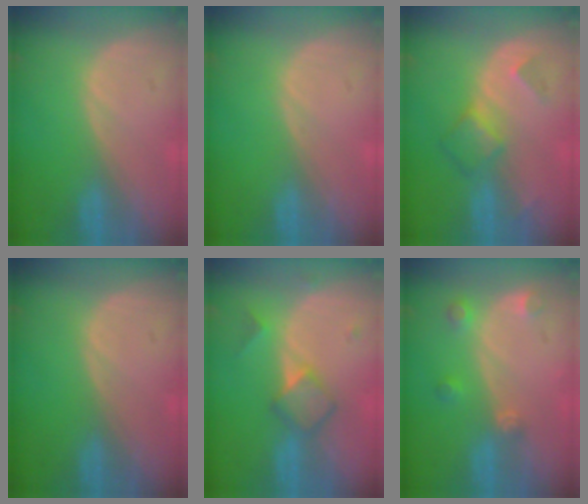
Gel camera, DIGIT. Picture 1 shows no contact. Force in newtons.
{"total": 0.0}
{"total": 5.1, "press": 4.5, "slide": 2.4}
{"total": 0.0}
{"total": 5.0, "press": 4.8, "slide": 1.3}
{"total": 3.0, "press": 2.9, "slide": 0.6}